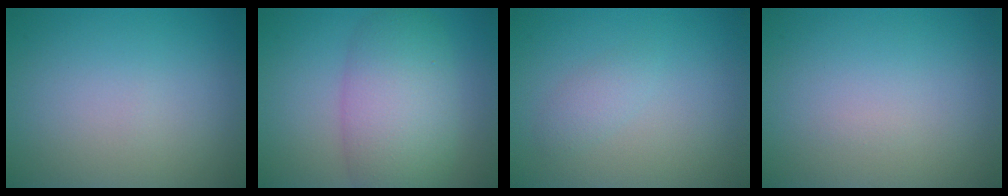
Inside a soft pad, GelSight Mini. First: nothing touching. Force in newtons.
{"total": 7.3, "press": 7.3, "slide": 0.2}
{"total": 1.3, "press": 1.3, "slide": 0.1}
{"total": 0.0}